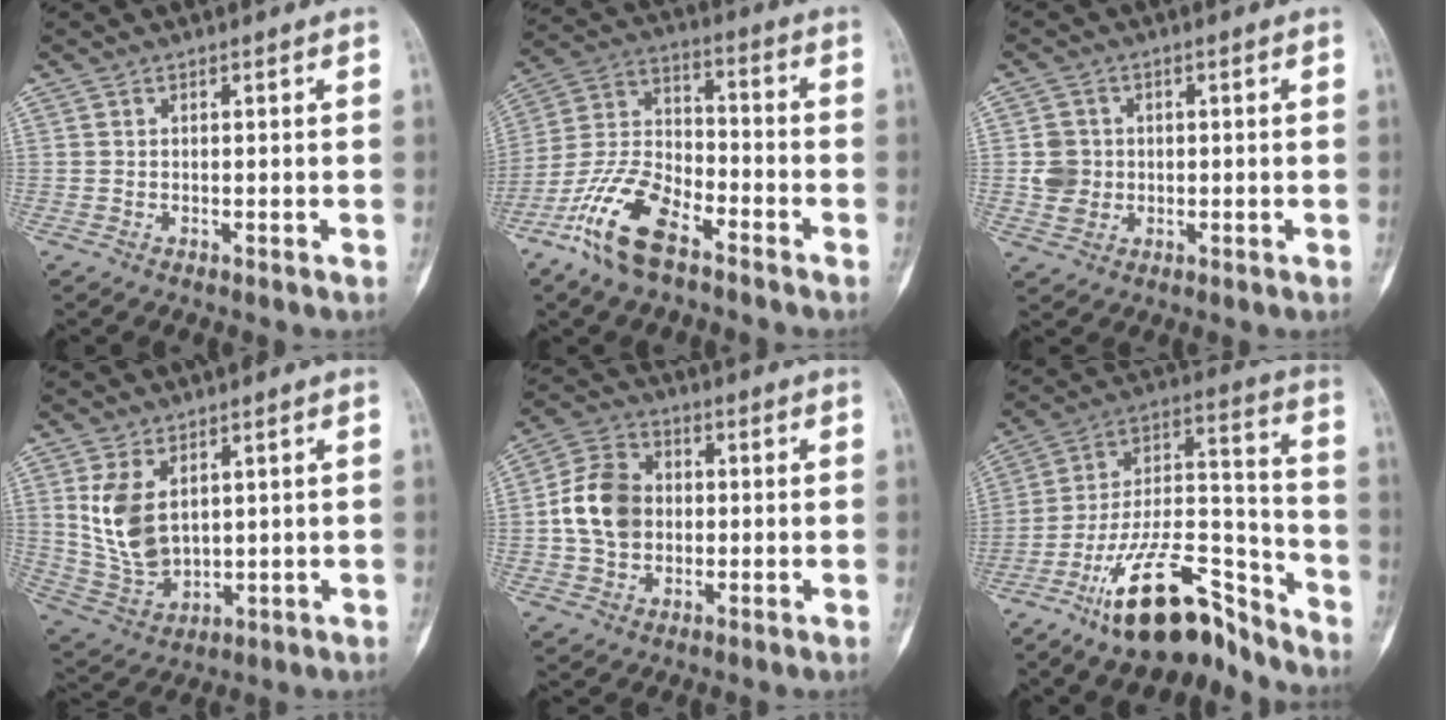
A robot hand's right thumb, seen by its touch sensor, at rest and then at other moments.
{"total": 14.1, "force": [-8.9, 6.1, 9.1], "torque": [-0.186, 0.049, -0.180]}
{"total": 4.7, "force": [0.0, 4.3, 1.9], "torque": [-0.018, 0.004, 0.003]}
{"total": 10.5, "force": [2.9, 6.5, 7.7], "torque": [-0.138, -0.016, 0.076]}
{"total": 11.1, "force": [-0.1, 8.7, 6.9], "torque": [-0.109, 0.019, -0.008]}
{"total": 20.0, "force": [-14.3, 7.2, 12.0], "torque": [-0.194, 0.110, -0.248]}